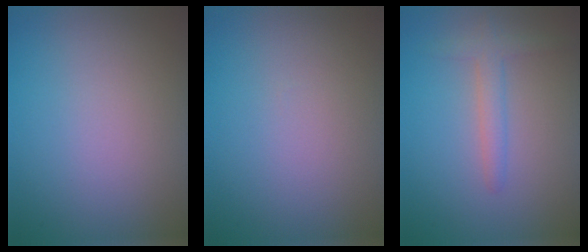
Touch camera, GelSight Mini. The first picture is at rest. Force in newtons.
{"total": 0.0}
{"total": 2.1, "press": 2.1, "slide": 0.2}